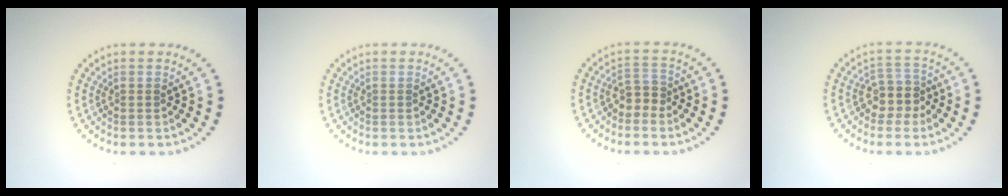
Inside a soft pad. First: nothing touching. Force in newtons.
{"total": 0.0}
{"total": 2.0, "press": 1.7, "slide": 1.1}
{"total": 2.5, "press": 2.0, "slide": 1.5}